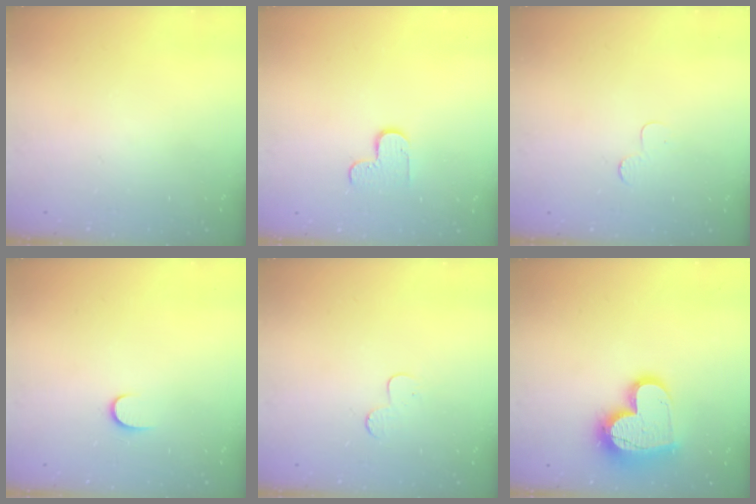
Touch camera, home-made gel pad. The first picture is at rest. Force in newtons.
{"total": 5.1, "press": 5.0, "slide": 0.5}
{"total": 3.7, "press": 3.7, "slide": 0.4}
{"total": 5.3, "press": 5.3, "slide": 0.5}
{"total": 4.4, "press": 4.4, "slide": 0.4}
{"total": 17.9, "press": 17.9, "slide": 1.5}